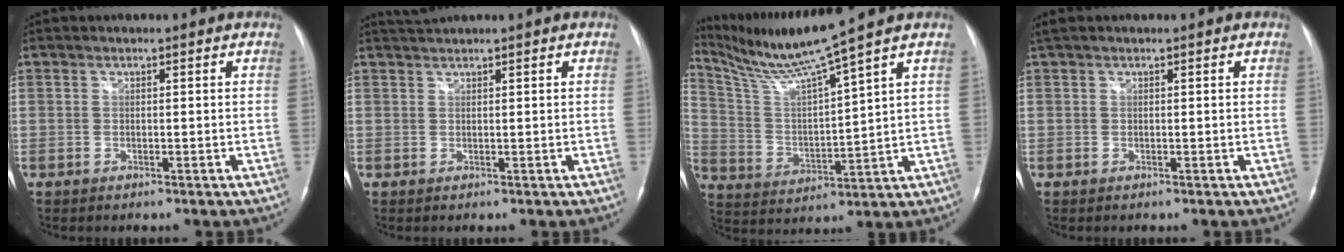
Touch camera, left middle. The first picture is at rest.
{"total": 1.4, "force": [1.3, -0.5, -0.1], "torque": [0.002, 0.006, 0.032]}
{"total": 11.9, "force": [10.0, -2.9, 5.7], "torque": [-0.120, -0.006, 0.198]}
{"total": 1.5, "force": [1.2, 0.5, 0.8], "torque": [-0.021, 0.026, 0.023]}